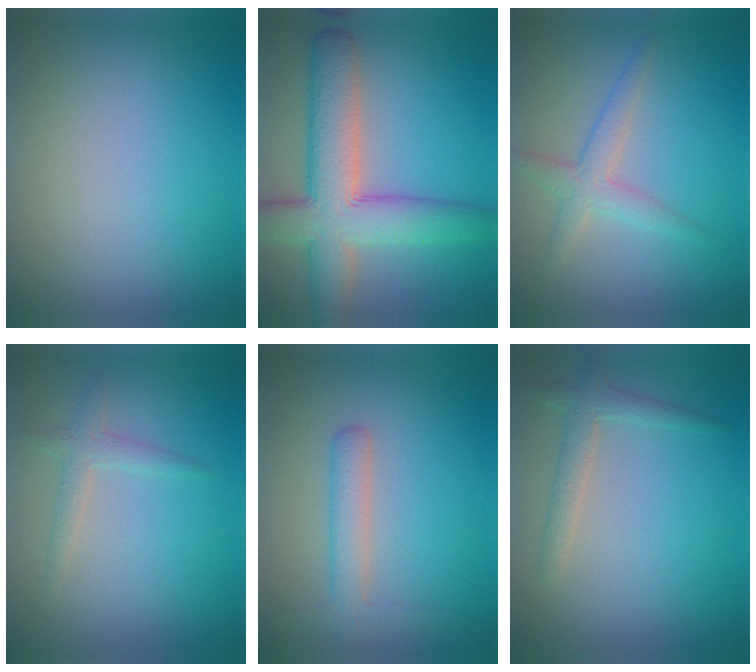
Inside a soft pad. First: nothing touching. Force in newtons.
{"total": 8.5, "press": 8.5, "slide": 0.4}
{"total": 2.6, "press": 2.6, "slide": 0.1}
{"total": 1.6, "press": 1.6, "slide": 0.0}
{"total": 2.7, "press": 2.7, "slide": 0.1}
{"total": 2.2, "press": 2.2, "slide": 0.1}